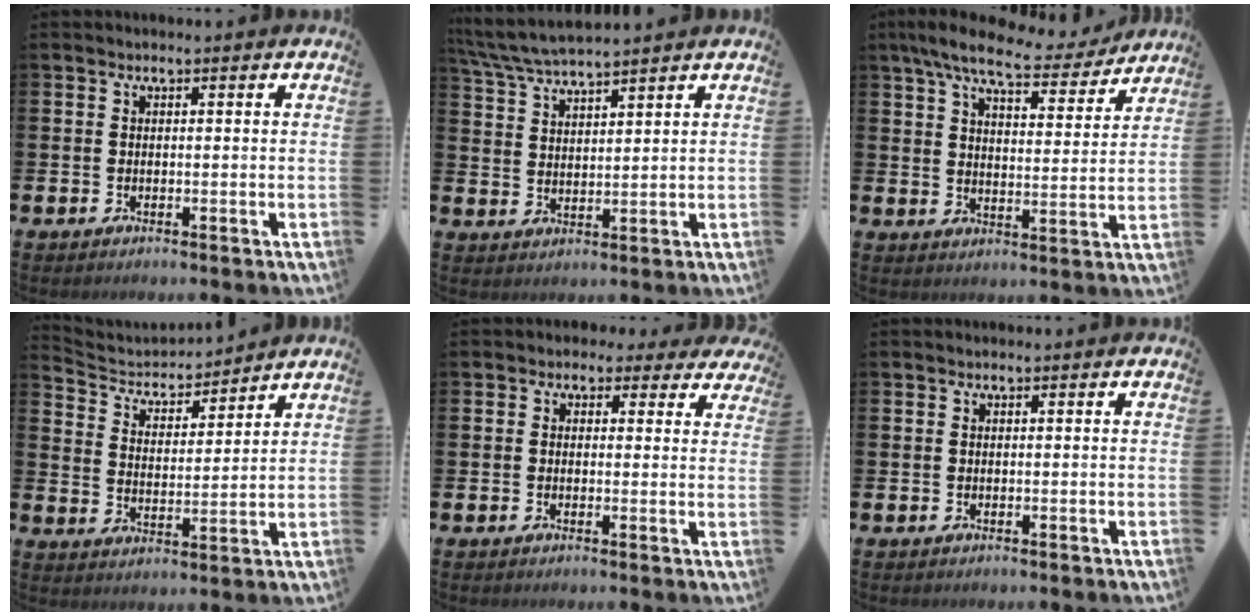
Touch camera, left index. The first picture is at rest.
{"total": 5.4, "force": [5.2, 0.2, 1.4], "torque": [-0.045, -0.022, 0.093]}
{"total": 8.8, "force": [7.8, 2.0, 3.6], "torque": [-0.086, -0.041, 0.136]}
{"total": 4.3, "force": [4.0, 1.4, 0.2], "torque": [-0.030, -0.033, 0.065]}
{"total": 2.1, "force": [1.4, 1.5, 0.0], "torque": [0.002, -0.006, 0.018]}
{"total": 0.0}